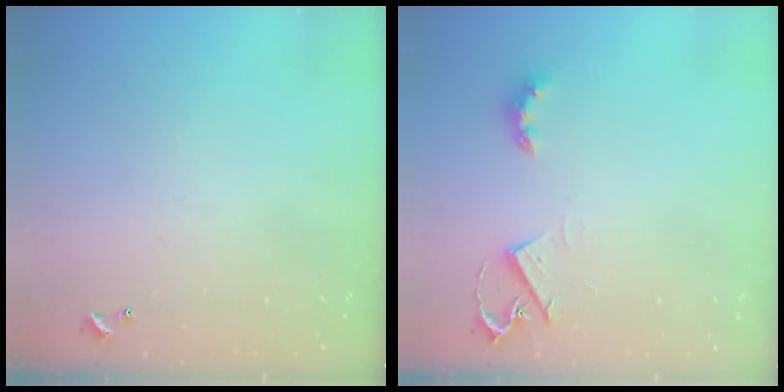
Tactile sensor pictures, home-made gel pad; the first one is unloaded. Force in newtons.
{"total": 4.6, "press": 4.5, "slide": 0.6}